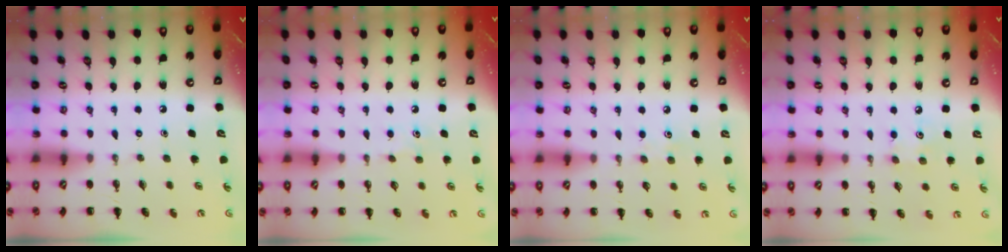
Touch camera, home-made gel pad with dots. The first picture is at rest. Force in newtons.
{"total": 4.0, "press": 3.8, "slide": 1.2}
{"total": 5.7, "press": 5.4, "slide": 1.7}
{"total": 4.5, "press": 4.4, "slide": 1.1}